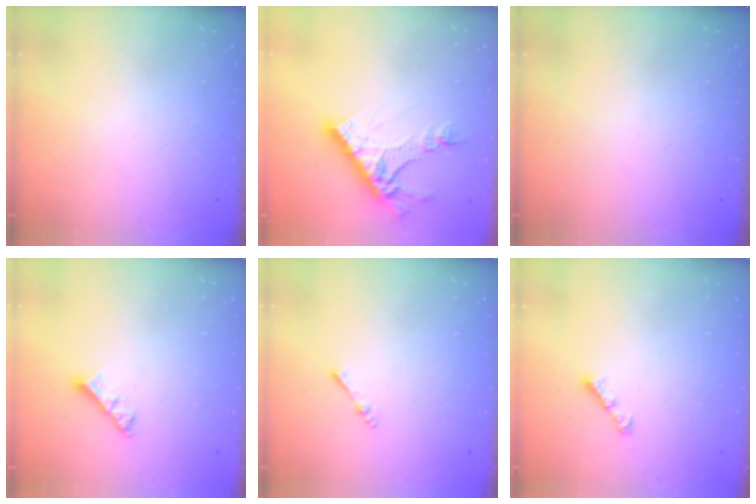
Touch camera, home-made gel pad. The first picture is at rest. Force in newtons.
{"total": 11.6, "press": 11.5, "slide": 1.1}
{"total": 0.0}
{"total": 4.8, "press": 4.8, "slide": 0.5}
{"total": 2.4, "press": 2.3, "slide": 0.5}
{"total": 2.8, "press": 2.8, "slide": 0.7}